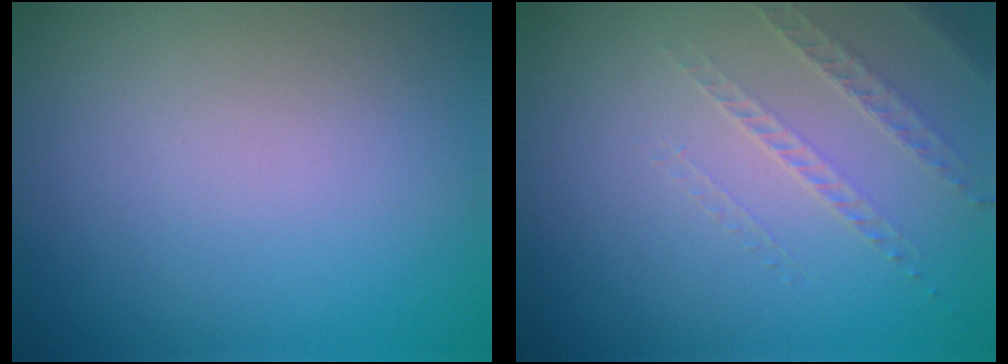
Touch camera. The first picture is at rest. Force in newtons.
{"total": 1.3, "press": 0.9, "slide": 0.9}